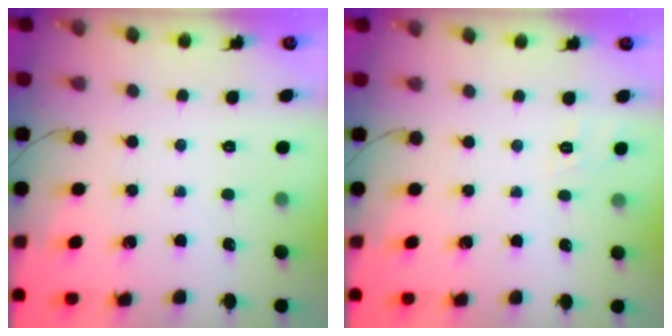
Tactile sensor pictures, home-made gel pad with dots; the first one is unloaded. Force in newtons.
{"total": 7.8, "press": 7.5, "slide": 2.2}